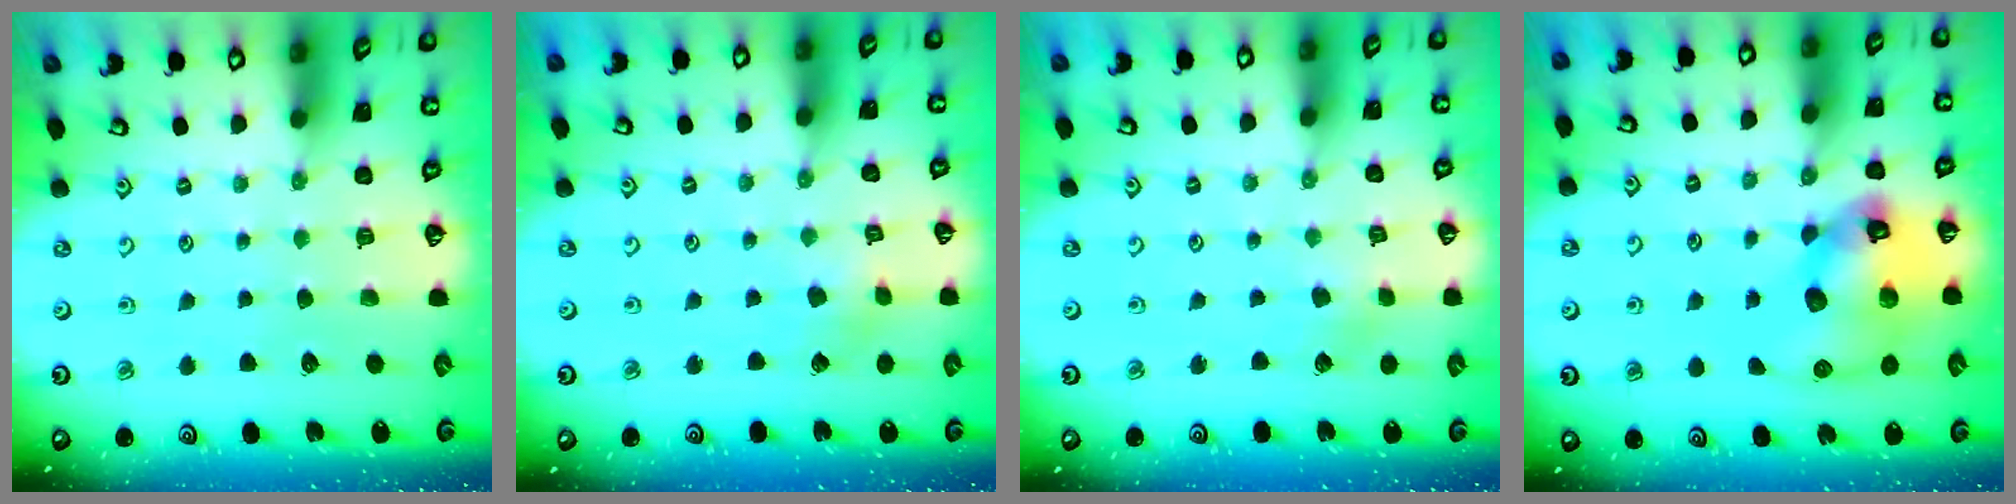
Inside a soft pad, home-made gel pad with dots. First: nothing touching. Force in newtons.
{"total": 2.1, "press": 2.1, "slide": 0.2}
{"total": 3.4, "press": 3.4, "slide": 0.4}
{"total": 15.7, "press": 15.5, "slide": 2.4}